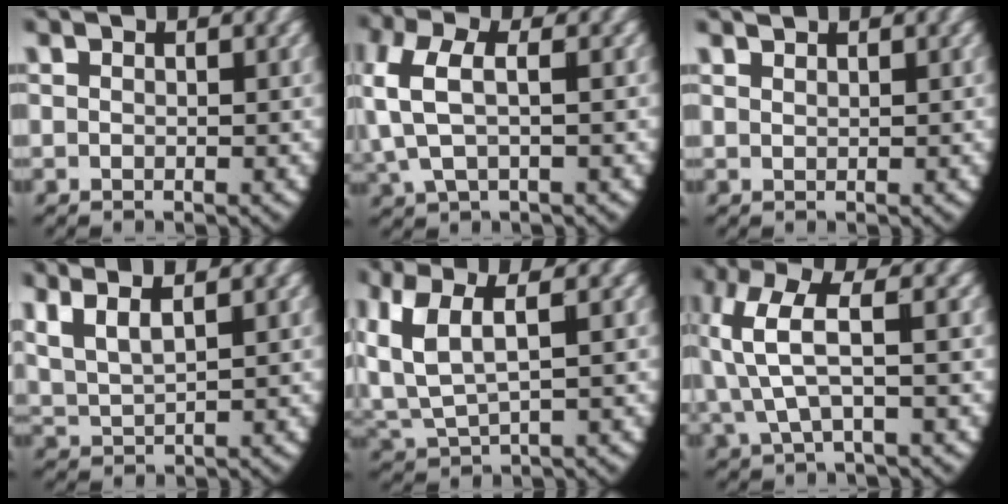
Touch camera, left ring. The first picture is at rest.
{"total": 5.3, "force": [0.8, 3.3, 4.0], "torque": [-0.104, 0.000, 0.017]}
{"total": 1.2, "force": [1.0, -0.6, 0.0], "torque": [0.003, -0.002, 0.025]}
{"total": 6.7, "force": [2.7, 4.6, 3.9], "torque": [-0.098, 0.007, 0.042]}
{"total": 6.8, "force": [1.4, 4.5, 4.9], "torque": [-0.126, -0.012, 0.038]}
{"total": 6.7, "force": [1.3, 3.9, 5.3], "torque": [-0.128, -0.001, 0.022]}